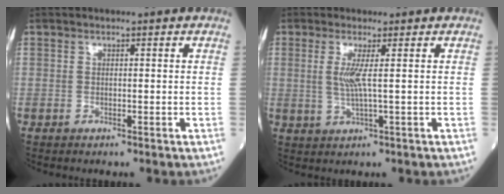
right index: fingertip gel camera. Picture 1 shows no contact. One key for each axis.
{"total": 3.5, "fx": 0.6, "fy": -0.4, "fz": 3.4, "tx": -0.075, "ty": -0.006, "tz": 0.012}